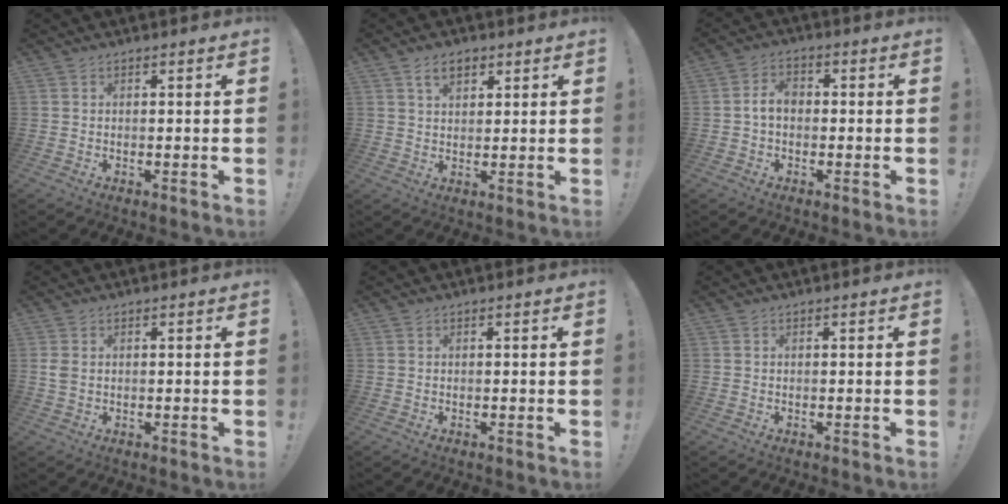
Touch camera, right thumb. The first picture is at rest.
{"total": 5.3, "force": [3.0, 3.0, 3.3], "torque": [-0.056, -0.004, 0.054]}
{"total": 5.2, "force": [-0.4, 3.5, 3.8], "torque": [-0.061, 0.012, -0.006]}
{"total": 2.3, "force": [0.5, 1.5, 1.7], "torque": [-0.026, 0.002, 0.009]}
{"total": 0.0}
{"total": 0.0}